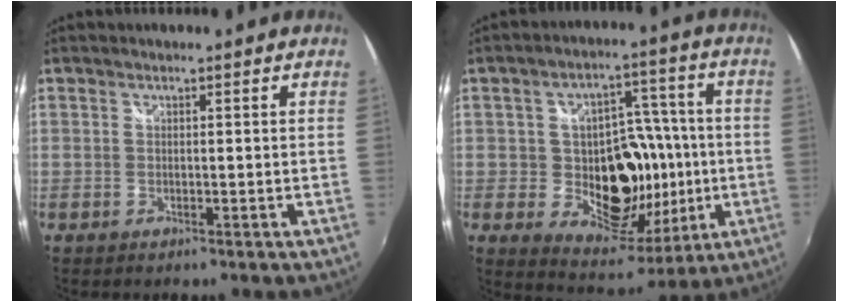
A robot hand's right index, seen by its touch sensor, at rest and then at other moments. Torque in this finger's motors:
{"motor_torque": [0.99, 1.14, 0.40, 0.08]}